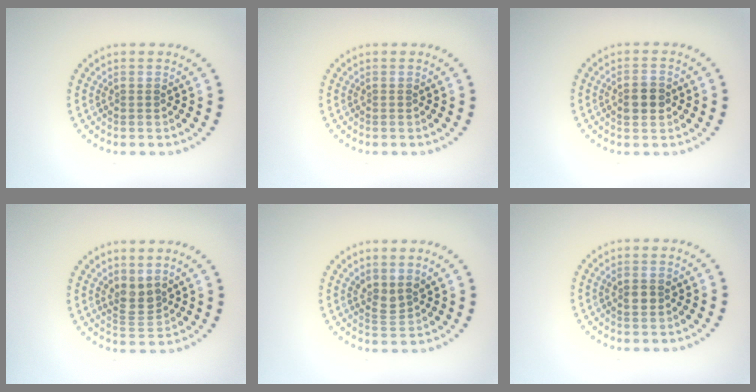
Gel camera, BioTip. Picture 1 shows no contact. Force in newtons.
{"total": 0.0}
{"total": 2.8, "press": 2.8, "slide": 0.2}
{"total": 2.1, "press": 1.7, "slide": 1.1}
{"total": 1.9, "press": 1.4, "slide": 1.2}
{"total": 1.3, "press": 1.3, "slide": 0.3}